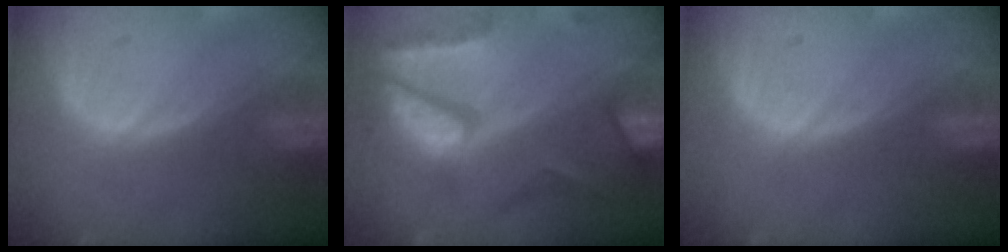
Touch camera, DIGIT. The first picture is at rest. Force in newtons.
{"total": 10.4, "press": 8.8, "slide": 5.5}
{"total": 0.0}